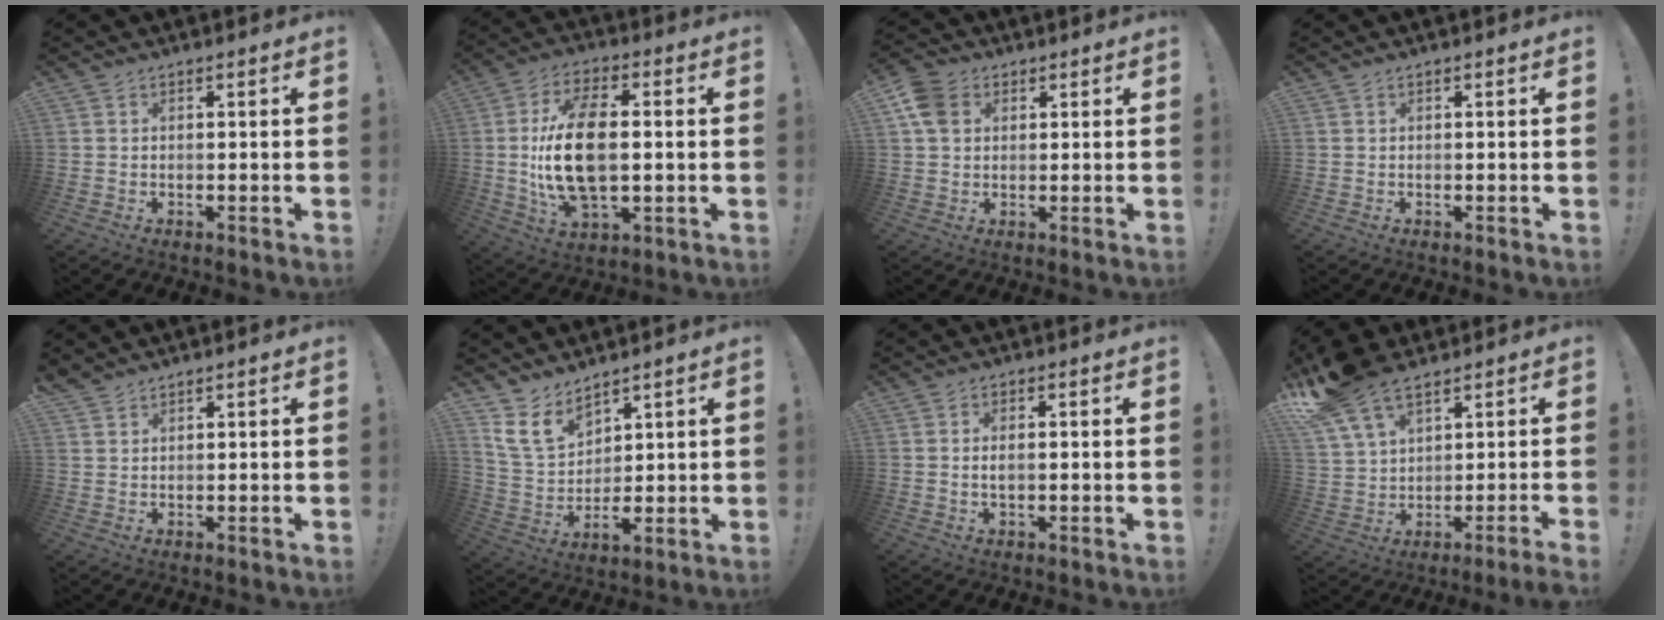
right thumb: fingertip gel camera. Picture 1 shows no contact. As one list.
[{"total": 17.5, "force": [0.1, 9.8, 14.5], "torque": [-0.289, 0.001, 0.000]}, {"total": 8.3, "force": [3.0, 6.4, 4.4], "torque": [-0.074, 0.003, 0.060]}, {"total": 0.0}, {"total": 2.1, "force": [2.0, 0.3, 0.5], "torque": [-0.004, -0.015, 0.037]}, {"total": 11.6, "force": [7.0, 7.3, 5.7], "torque": [-0.117, -0.040, 0.142]}, {"total": 1.8, "force": [-0.1, 1.0, 1.5], "torque": [-0.028, 0.005, -0.002]}, {"total": 11.5, "force": [6.7, 4.3, 8.3], "torque": [-0.162, -0.023, 0.135]}]